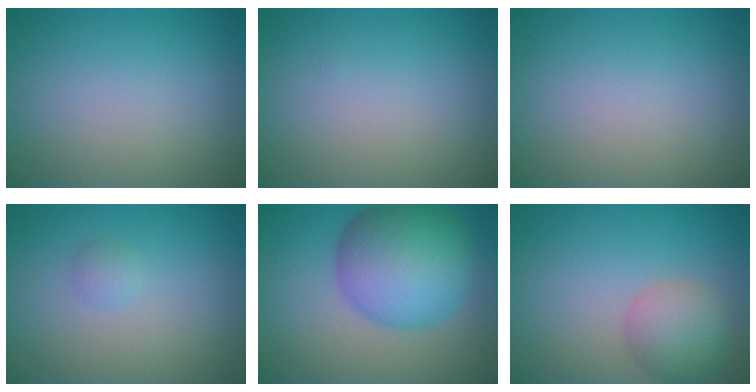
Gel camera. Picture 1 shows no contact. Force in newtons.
{"total": 0.0}
{"total": 0.0}
{"total": 0.9, "press": 0.9, "slide": 0.0}
{"total": 10.8, "press": 10.8, "slide": 0.3}
{"total": 3.9, "press": 3.9, "slide": 0.1}